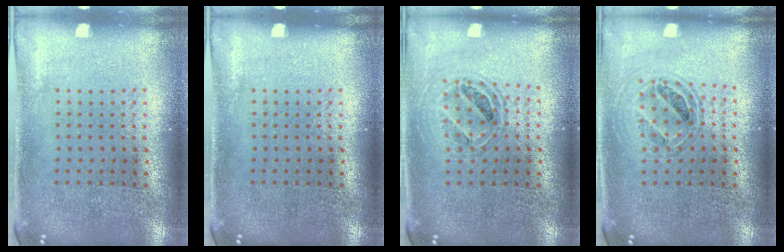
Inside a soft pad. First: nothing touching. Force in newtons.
{"total": 0.0}
{"total": 0.8, "press": 0.8, "slide": 0.1}
{"total": 0.8, "press": 0.7, "slide": 0.2}